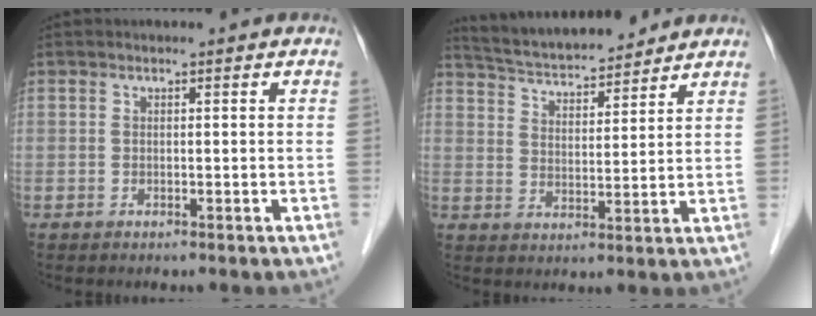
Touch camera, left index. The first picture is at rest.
{"total": 12.2, "force": [11.4, 1.9, 3.9], "torque": [-0.070, 0.018, 0.188]}